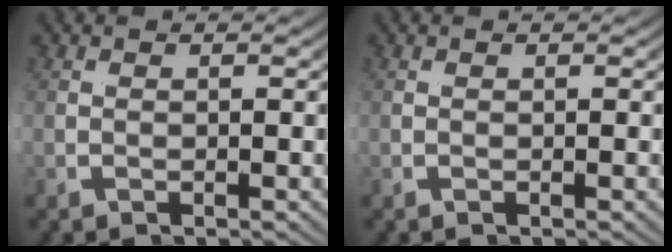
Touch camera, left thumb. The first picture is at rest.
{"total": 0.0}